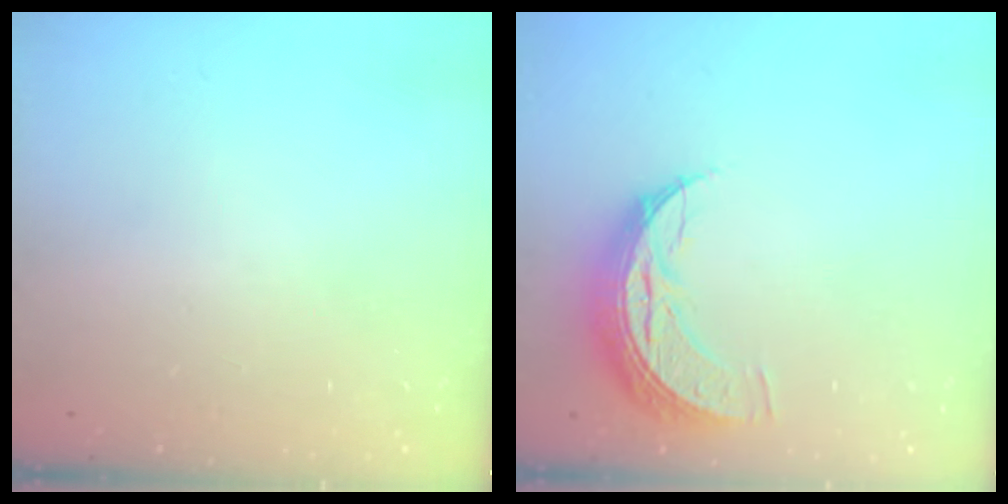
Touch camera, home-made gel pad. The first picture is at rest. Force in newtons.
{"total": 8.7, "press": 8.7, "slide": 0.7}